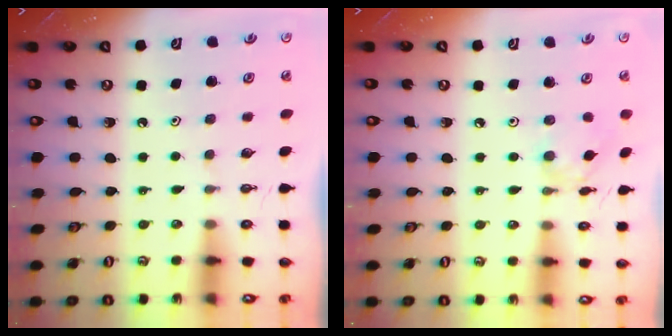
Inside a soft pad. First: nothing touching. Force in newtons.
{"total": 3.6, "press": 3.6, "slide": 0.4}